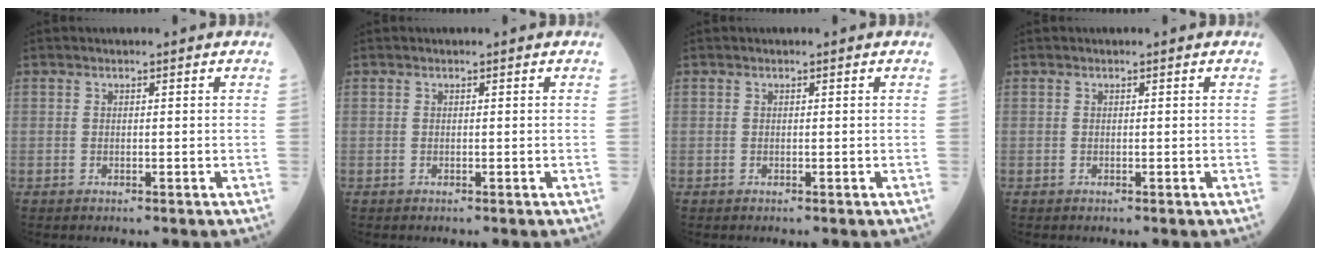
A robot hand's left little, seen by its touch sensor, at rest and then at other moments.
{"total": 0.0}
{"total": 0.0}
{"total": 0.0}